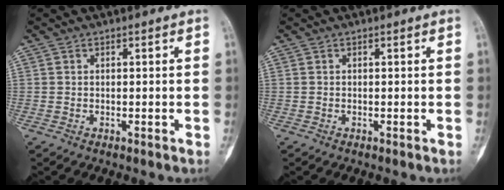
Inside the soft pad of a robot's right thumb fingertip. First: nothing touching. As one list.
[{"total": 0.0}]